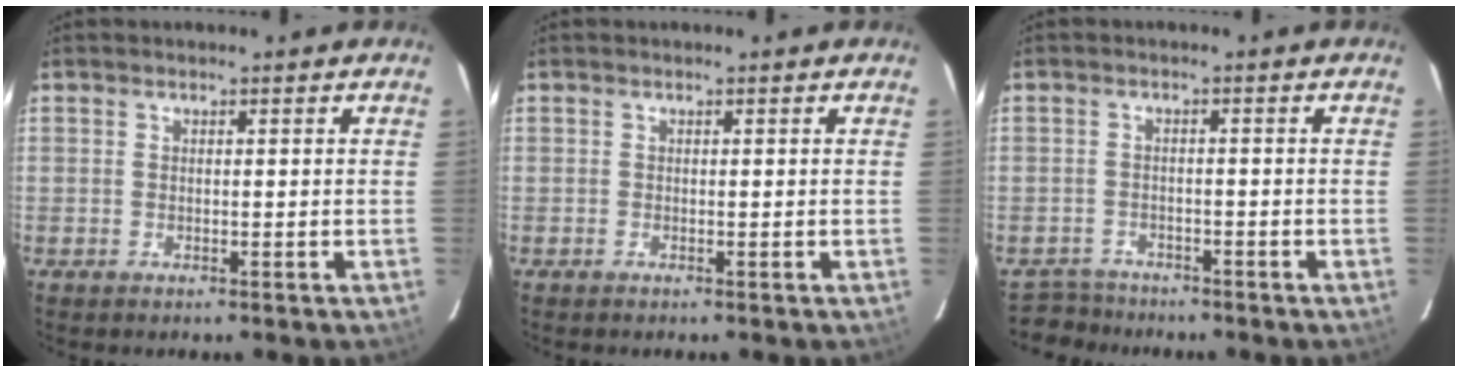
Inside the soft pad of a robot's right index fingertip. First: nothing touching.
{"total": 0.0}
{"total": 4.6, "force": [-4.1, 2.0, -0.3], "torque": [-0.006, 0.008, -0.074]}